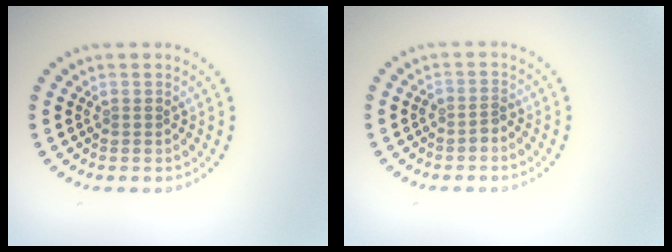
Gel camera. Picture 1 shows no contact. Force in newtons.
{"total": 1.1, "press": 0.8, "slide": 0.6}